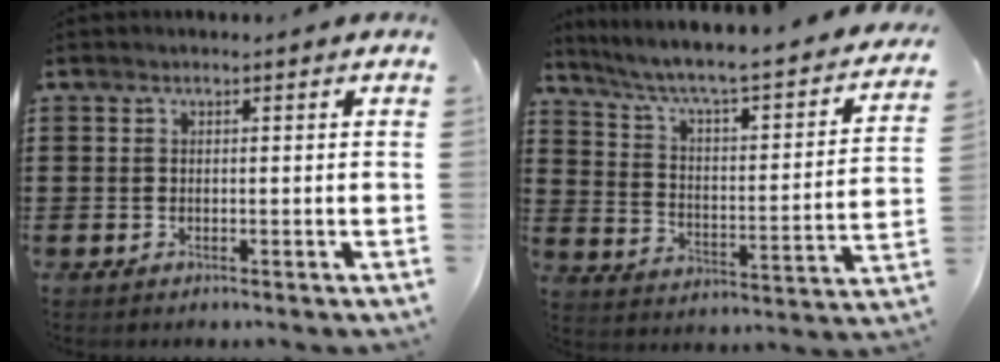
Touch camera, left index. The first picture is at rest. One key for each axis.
{"total": 4.6, "fx": 3.2, "fy": 0.5, "fz": 3.3, "tx": -0.079, "ty": -0.038, "tz": 0.042}